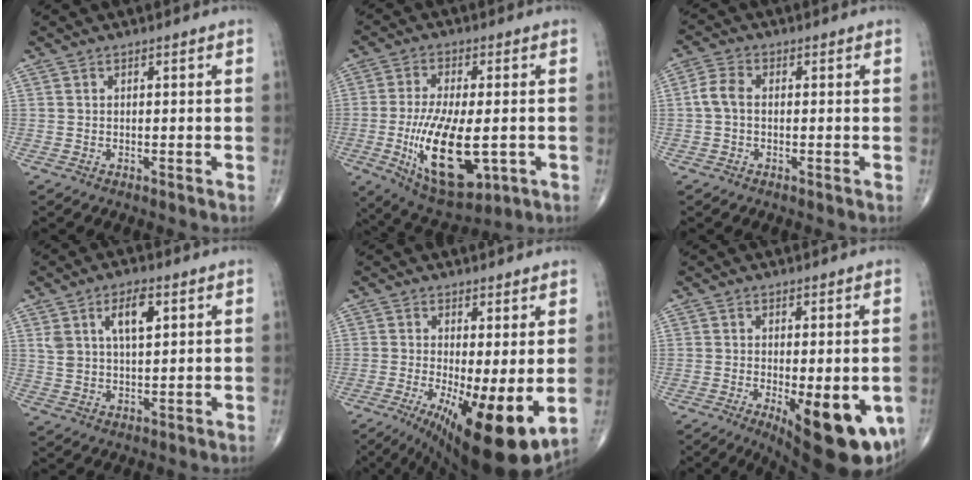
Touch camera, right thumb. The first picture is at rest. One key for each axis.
{"total": 17.2, "fx": -3.5, "fy": 7.3, "fz": 15.2, "tx": -0.270, "ty": -0.016, "tz": -0.042}
{"total": 3.8, "fx": -0.2, "fy": 2.4, "fz": 2.9, "tx": -0.062, "ty": 0.010, "tz": -0.011}
{"total": 7.4, "fx": 3.1, "fy": 3.3, "fz": 5.8, "tx": -0.096, "ty": -0.010, "tz": 0.059}
{"total": 14.7, "fx": -2.9, "fy": 4.1, "fz": 13.8, "tx": -0.206, "ty": -0.022, "tz": -0.028}
{"total": 15.5, "fx": -5.0, "fy": 5.3, "fz": 13.7, "tx": -0.147, "ty": -0.021, "tz": -0.056}